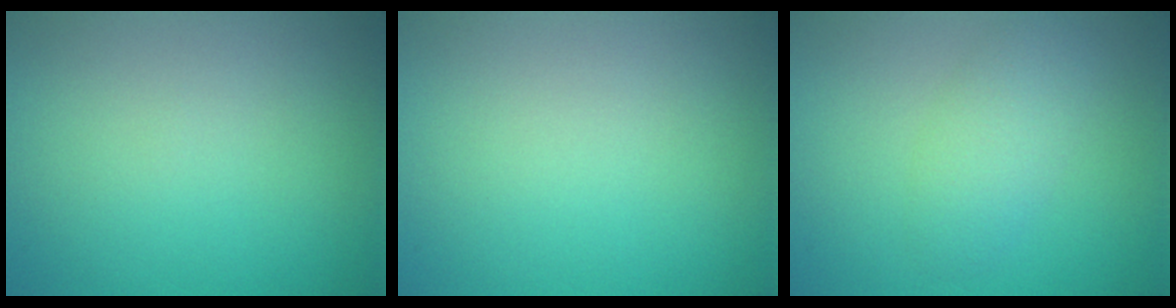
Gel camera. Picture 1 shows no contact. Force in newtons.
{"total": 0.0}
{"total": 2.7, "press": 2.7, "slide": 0.1}